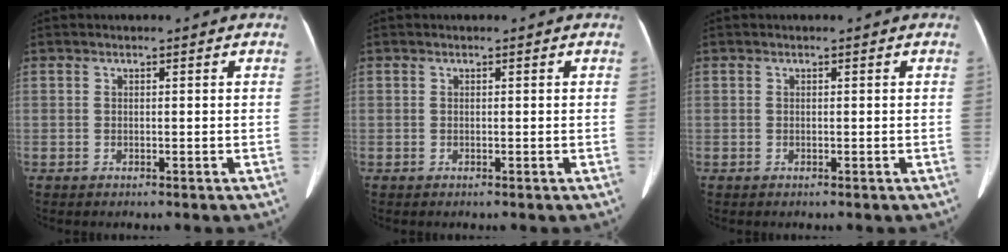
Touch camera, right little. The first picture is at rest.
{"total": 0.0}
{"total": 0.0}